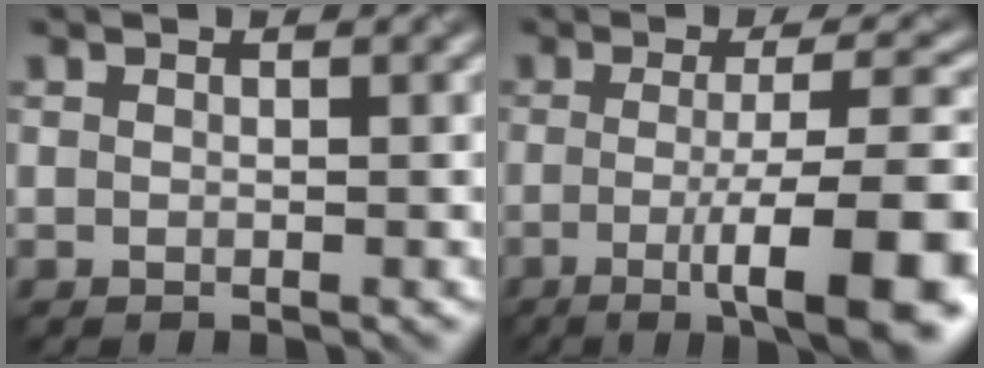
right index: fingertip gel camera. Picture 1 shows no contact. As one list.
[{"total": 11.3, "force": [-2.8, 2.7, 10.6], "torque": [-0.124, -0.009, -0.042]}]